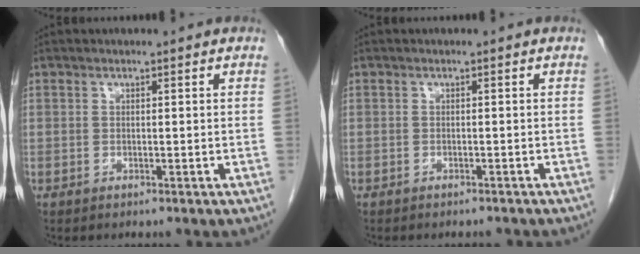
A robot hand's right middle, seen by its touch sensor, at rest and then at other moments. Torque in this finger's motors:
{"motor_torque": [0.03, -0.02, 0.01, 0.01]}